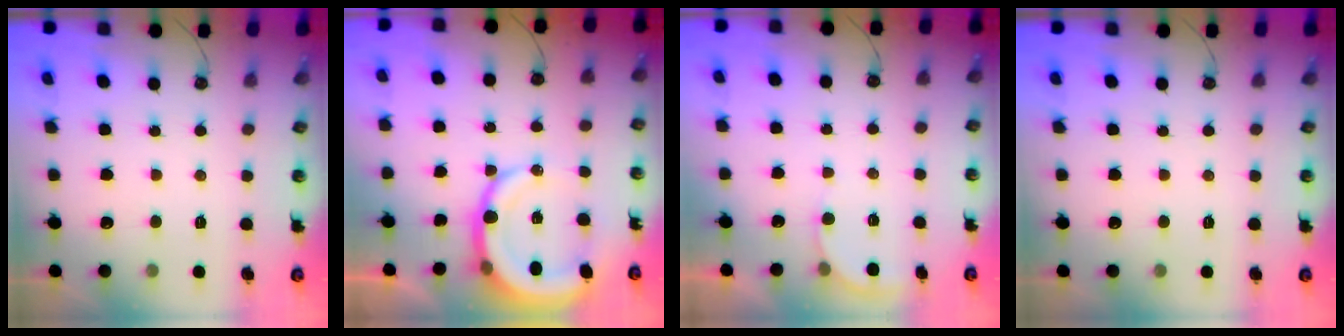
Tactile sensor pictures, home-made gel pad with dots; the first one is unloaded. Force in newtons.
{"total": 13.0, "press": 12.8, "slide": 2.5}
{"total": 3.8, "press": 3.8, "slide": 0.3}
{"total": 0.0}